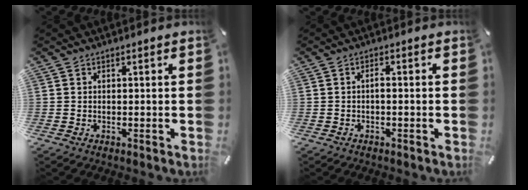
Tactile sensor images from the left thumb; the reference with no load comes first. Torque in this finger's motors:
{"motor_torque": [-0.09, -0.34, -0.05, 0.02, 0.01]}